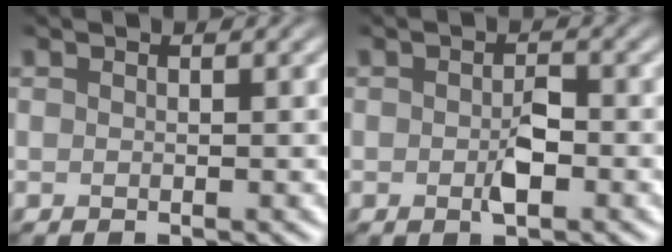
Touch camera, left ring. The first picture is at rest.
{"total": 2.1, "force": [-0.8, 1.0, 1.7], "torque": [-0.030, 0.001, -0.015]}